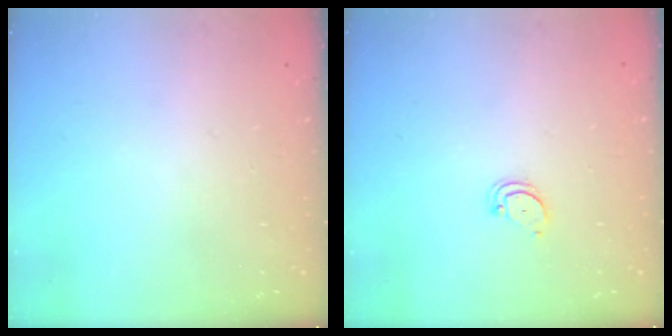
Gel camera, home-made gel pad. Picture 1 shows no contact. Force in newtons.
{"total": 3.5, "press": 3.4, "slide": 0.3}